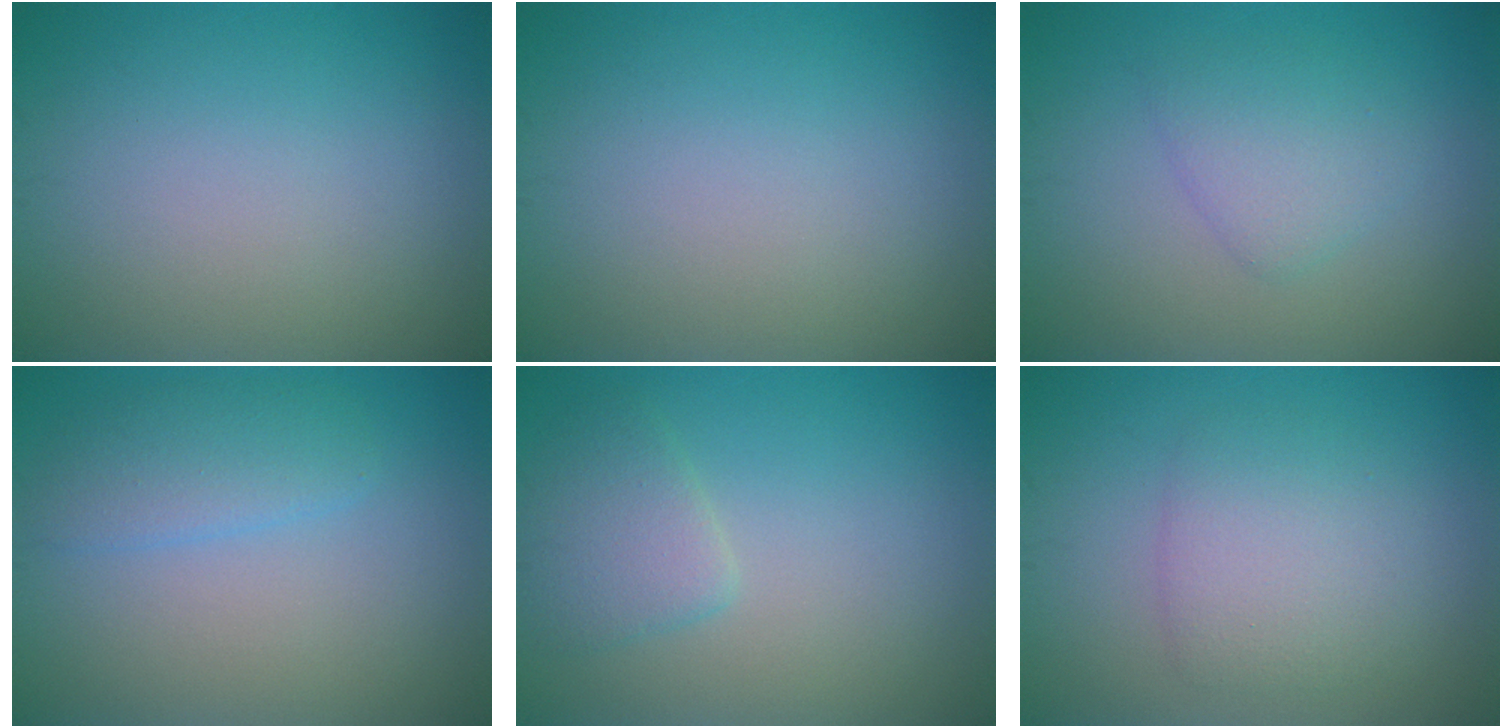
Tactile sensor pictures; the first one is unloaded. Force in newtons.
{"total": 0.0}
{"total": 2.6, "press": 2.6, "slide": 0.2}
{"total": 2.7, "press": 2.7, "slide": 0.2}
{"total": 2.6, "press": 2.6, "slide": 0.3}
{"total": 3.5, "press": 3.5, "slide": 0.2}